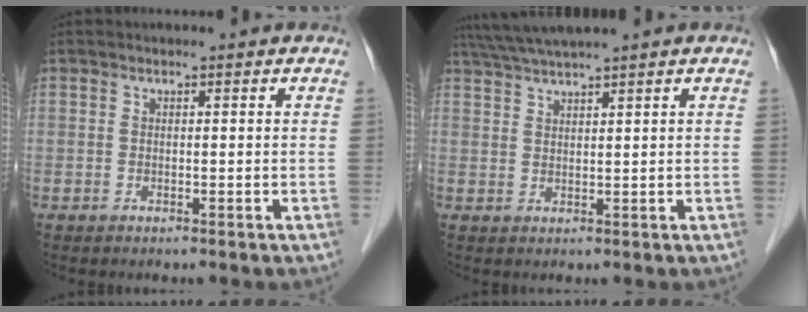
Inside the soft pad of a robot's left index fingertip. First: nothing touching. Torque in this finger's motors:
{"motor_torque": [-0.14, -0.25, 0.46, 0.10]}